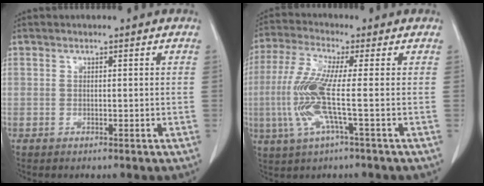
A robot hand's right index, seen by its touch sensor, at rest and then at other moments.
{"total": 9.7, "force": [-1.3, 0.5, 9.6], "torque": [-0.210, 0.000, -0.037]}